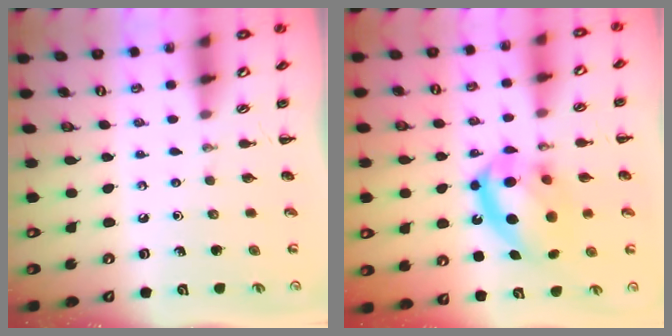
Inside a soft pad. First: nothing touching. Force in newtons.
{"total": 16.8, "press": 16.3, "slide": 3.9}